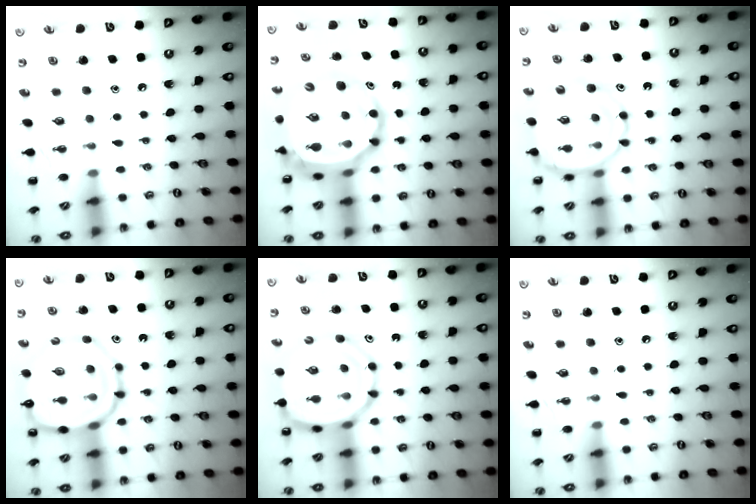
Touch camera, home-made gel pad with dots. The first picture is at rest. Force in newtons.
{"total": 11.1, "press": 10.7, "slide": 3.0}
{"total": 10.8, "press": 10.4, "slide": 2.8}
{"total": 17.0, "press": 16.8, "slide": 2.5}
{"total": 12.5, "press": 11.9, "slide": 3.7}
{"total": 0.0}